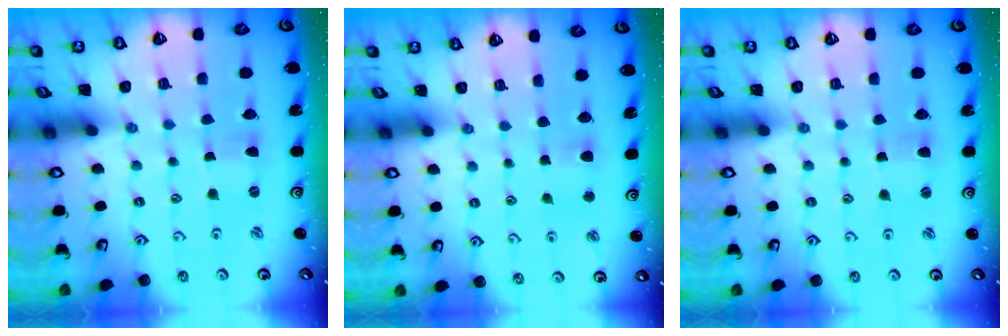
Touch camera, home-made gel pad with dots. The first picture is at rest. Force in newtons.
{"total": 3.5, "press": 3.5, "slide": 0.6}
{"total": 2.5, "press": 2.4, "slide": 0.5}